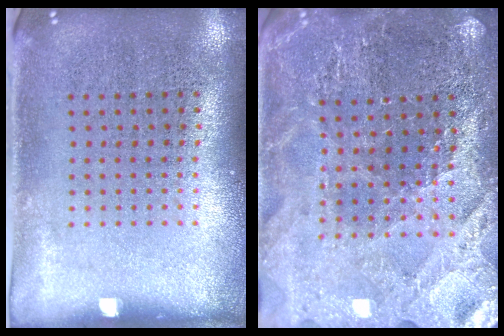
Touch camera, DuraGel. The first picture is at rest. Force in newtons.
{"total": 3.0, "press": 2.9, "slide": 0.4}